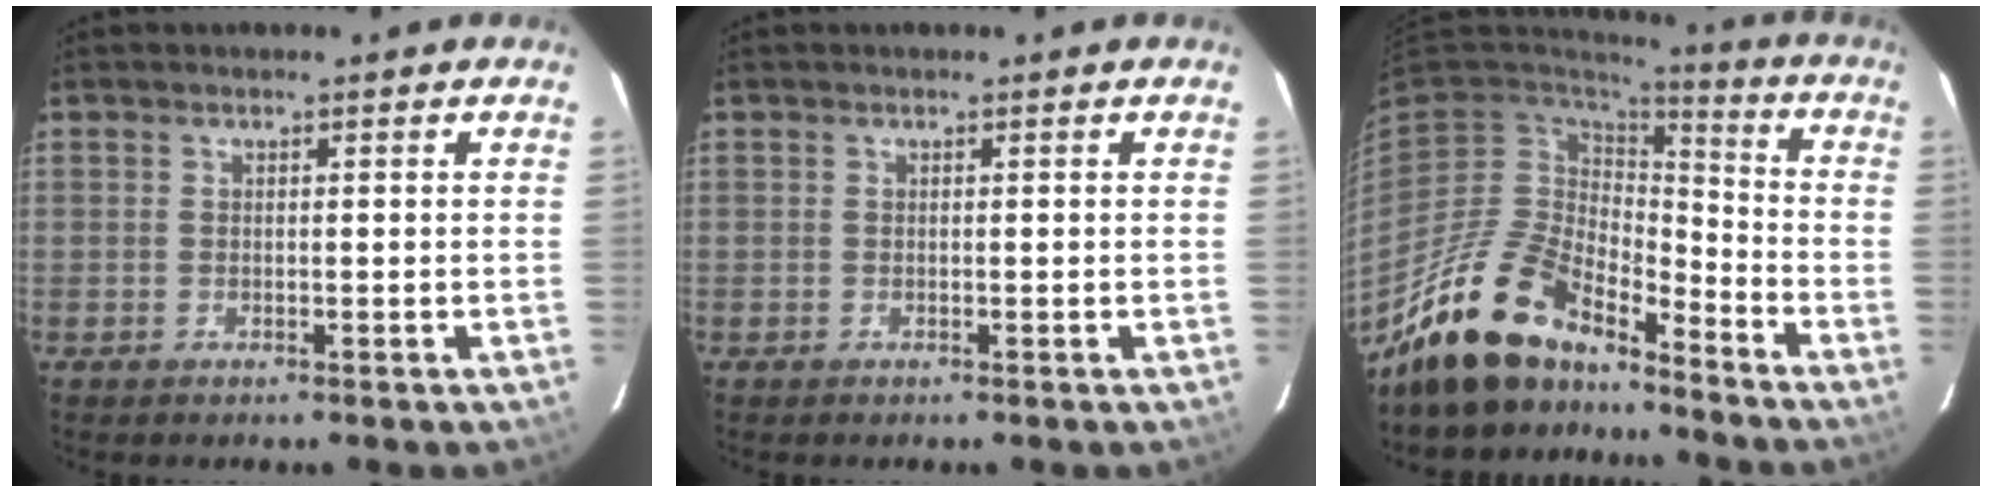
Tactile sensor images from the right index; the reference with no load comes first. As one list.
[{"total": 0.0}, {"total": 16.3, "force": [-13.6, 6.0, 6.7], "torque": [-0.148, -0.006, -0.246]}]